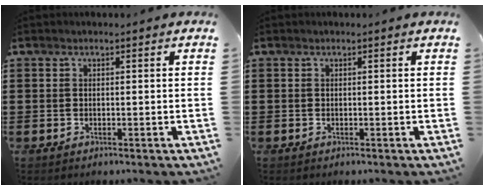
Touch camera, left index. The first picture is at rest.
{"total": 0.0}